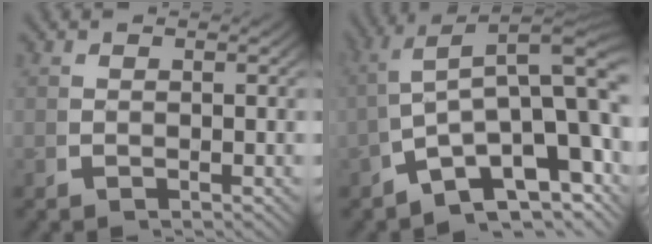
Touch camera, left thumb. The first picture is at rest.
{"total": 15.1, "force": [-2.4, 9.0, 11.9], "torque": [-0.203, -0.042, -0.026]}